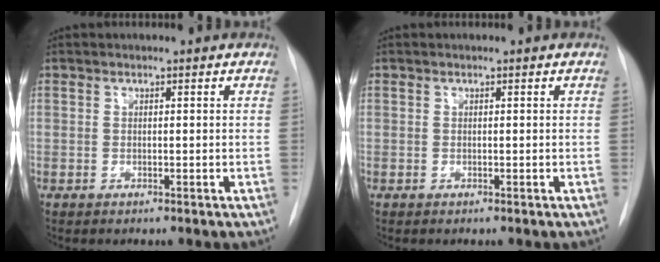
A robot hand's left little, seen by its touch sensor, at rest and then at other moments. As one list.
[{"total": 0.0}]